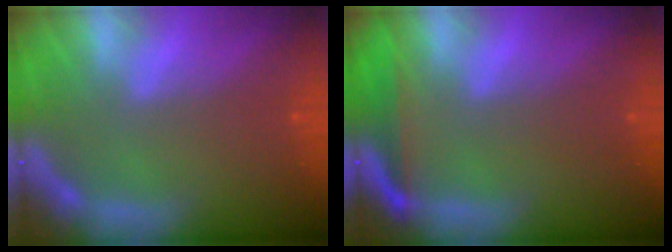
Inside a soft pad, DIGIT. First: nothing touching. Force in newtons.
{"total": 3.5}